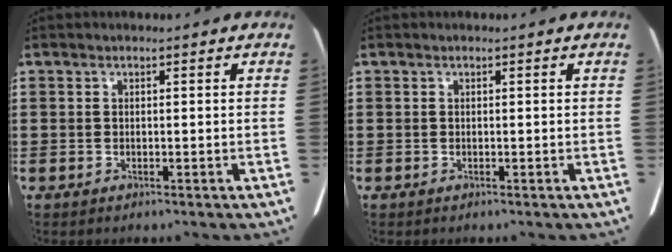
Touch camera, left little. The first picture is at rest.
{"total": 0.0}